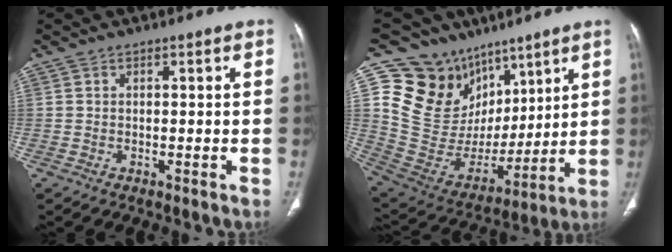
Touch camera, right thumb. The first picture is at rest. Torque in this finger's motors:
{"motor_torque": [-0.97, 2.88, 0.38, 0.11, 0.03]}